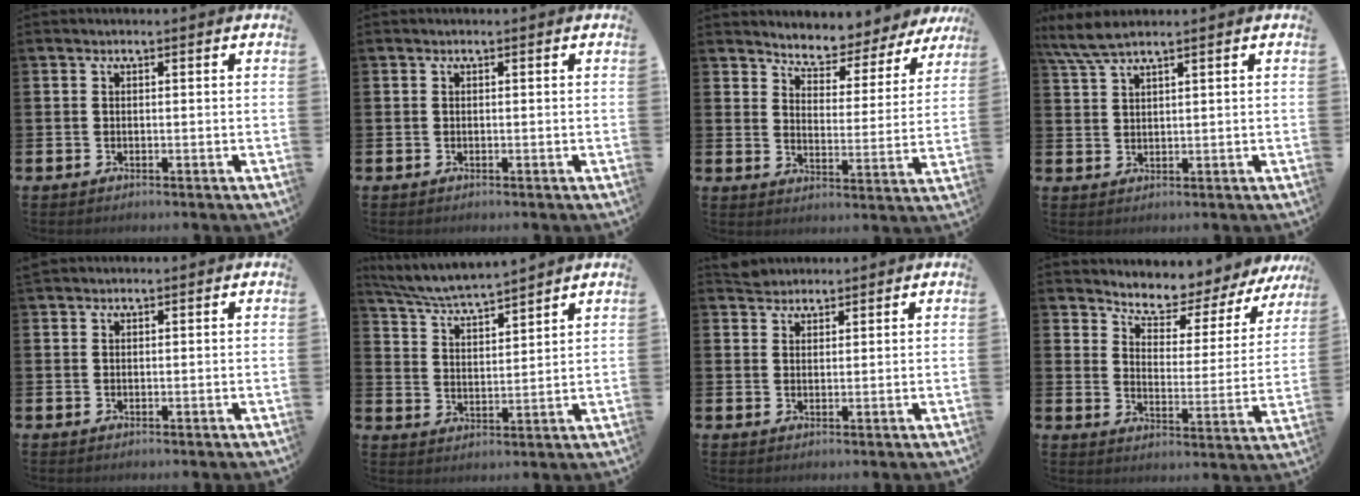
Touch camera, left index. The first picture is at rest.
{"total": 0.0}
{"total": 4.9, "force": [4.7, 1.3, 0.1], "torque": [-0.033, -0.041, 0.077]}
{"total": 4.2, "force": [3.6, 0.4, 2.1], "torque": [-0.049, -0.005, 0.066]}
{"total": 0.8, "force": [0.7, 0.3, 0.0], "torque": [0.015, -0.003, 0.010]}
{"total": 5.6, "force": [5.5, -0.1, 1.1], "torque": [-0.047, -0.039, 0.095]}
{"total": 2.6, "force": [2.4, 0.7, -0.3], "torque": [0.015, -0.007, 0.044]}
{"total": 6.3, "force": [6.1, 1.4, 0.8], "torque": [-0.053, -0.050, 0.102]}